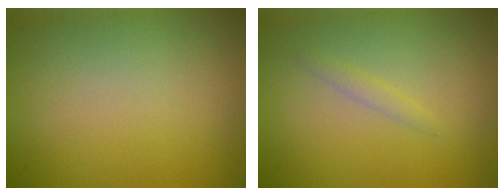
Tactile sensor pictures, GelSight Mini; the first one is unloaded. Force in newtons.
{"total": 0.9, "press": 0.9, "slide": 0.1}